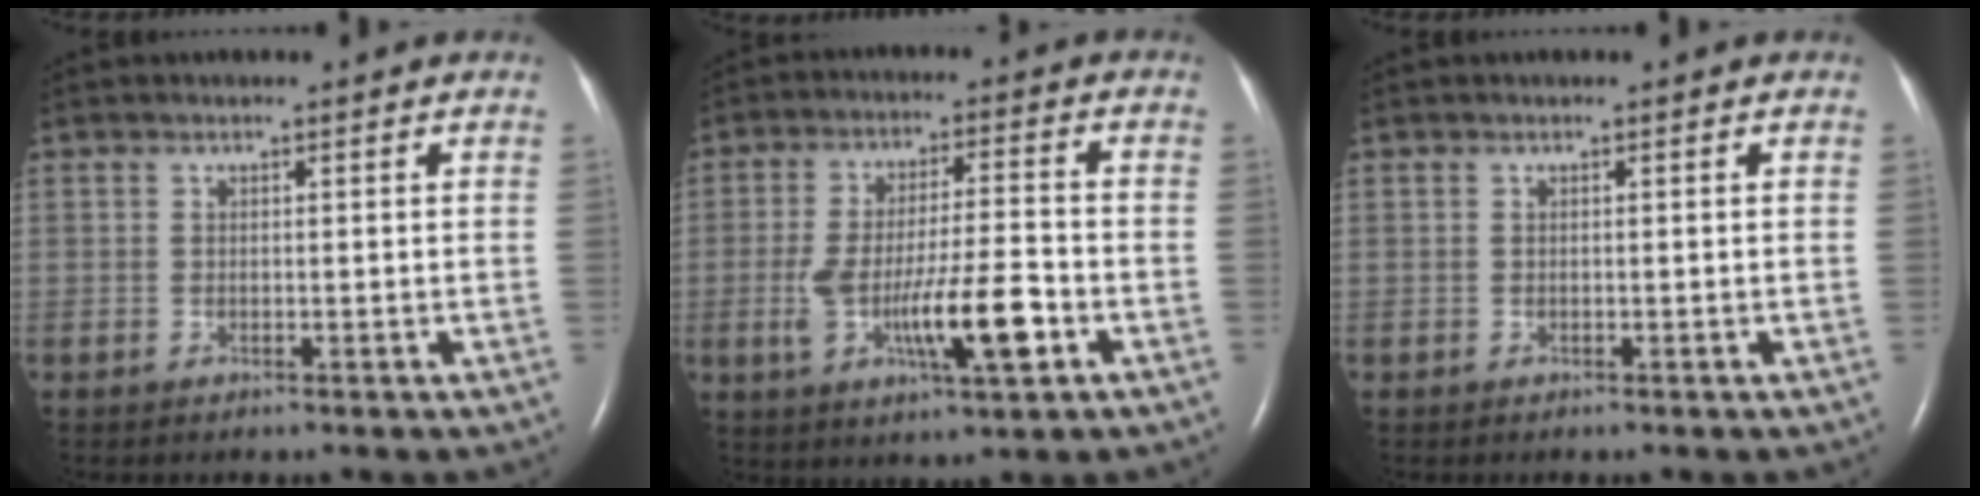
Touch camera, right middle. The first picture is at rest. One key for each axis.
{"total": 11.4, "fx": -3.5, "fy": 1.7, "fz": 10.7, "tx": -0.201, "ty": -0.003, "tz": -0.056}
{"total": 0.0}